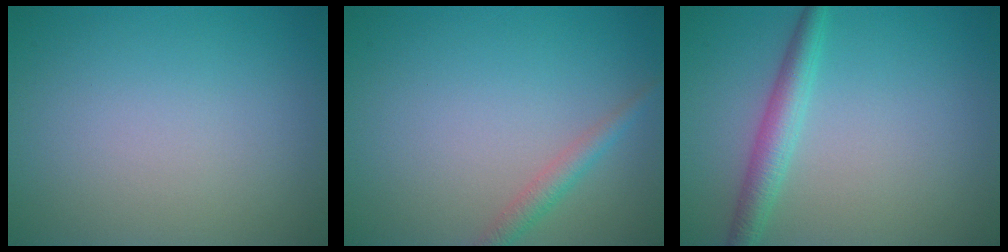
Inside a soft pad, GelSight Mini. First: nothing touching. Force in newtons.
{"total": 1.8, "press": 1.8, "slide": 0.1}
{"total": 2.8, "press": 2.8, "slide": 0.0}